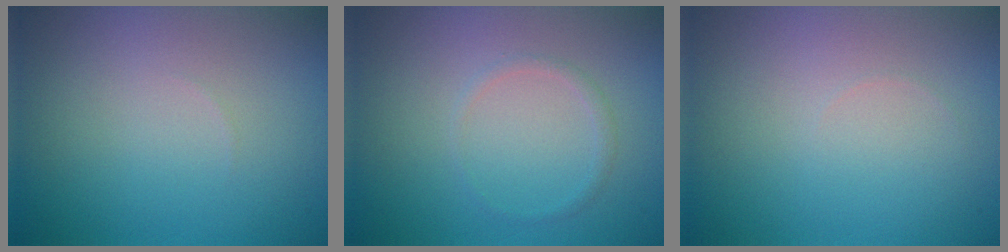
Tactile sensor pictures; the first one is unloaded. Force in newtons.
{"total": 0.8, "press": 0.8, "slide": 0.1}
{"total": 0.0}